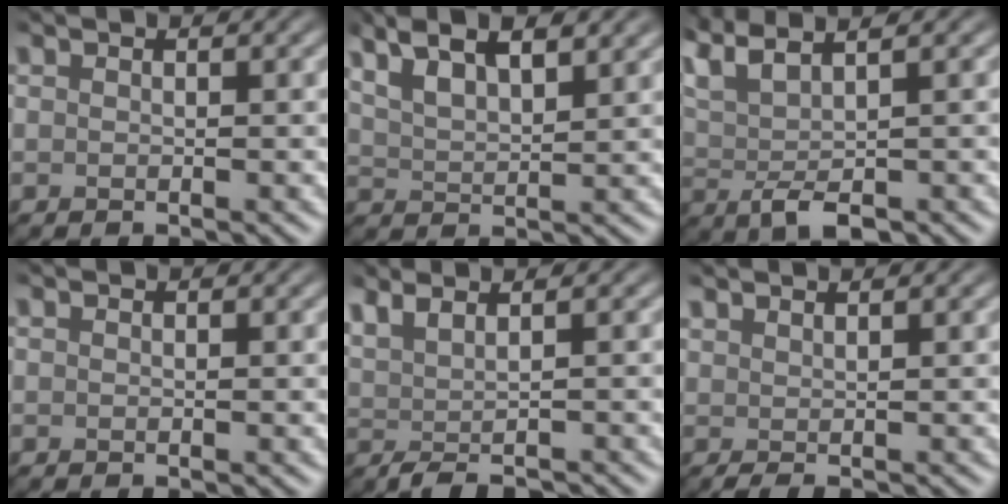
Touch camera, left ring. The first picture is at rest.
{"total": 6.8, "force": [4.4, 2.5, 4.6], "torque": [-0.086, 0.026, 0.062]}
{"total": 5.7, "force": [2.3, 1.8, 4.9], "torque": [-0.100, 0.014, 0.047]}
{"total": 0.0}
{"total": 2.4, "force": [0.4, 0.6, 2.3], "torque": [-0.034, 0.001, 0.009]}
{"total": 0.9, "force": [0.7, 0.0, 0.6], "torque": [-0.013, -0.001, 0.018]}